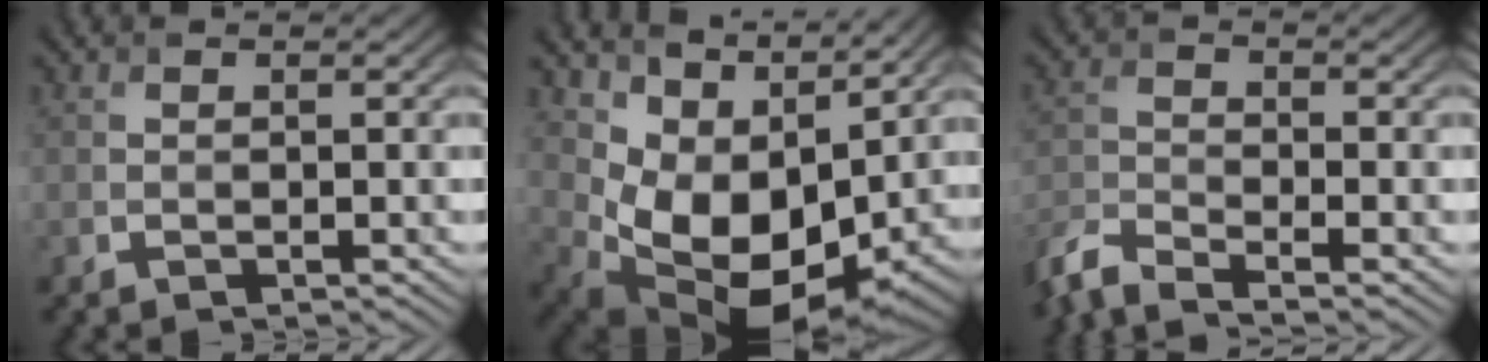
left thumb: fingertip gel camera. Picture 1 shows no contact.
{"total": 12.2, "force": [4.3, 7.6, 8.6], "torque": [-0.174, -0.019, 0.087]}
{"total": 5.9, "force": [-5.0, 1.2, 2.9], "torque": [-0.070, -0.012, -0.112]}